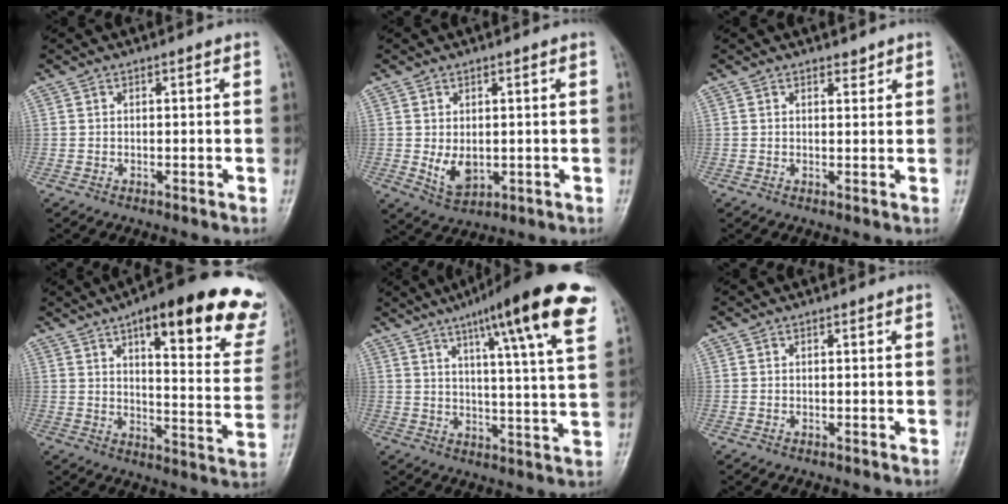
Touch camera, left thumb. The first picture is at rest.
{"total": 4.9, "force": [0.0, 3.3, 3.7], "torque": [-0.052, -0.013, 0.014]}
{"total": 1.3, "force": [1.1, 0.5, 0.3], "torque": [0.004, -0.010, 0.015]}
{"total": 27.0, "force": [16.8, 7.9, 19.6], "torque": [-0.219, -0.054, 0.211]}
{"total": 20.3, "force": [11.6, 2.4, 16.4], "torque": [-0.224, -0.032, 0.154]}
{"total": 0.0}